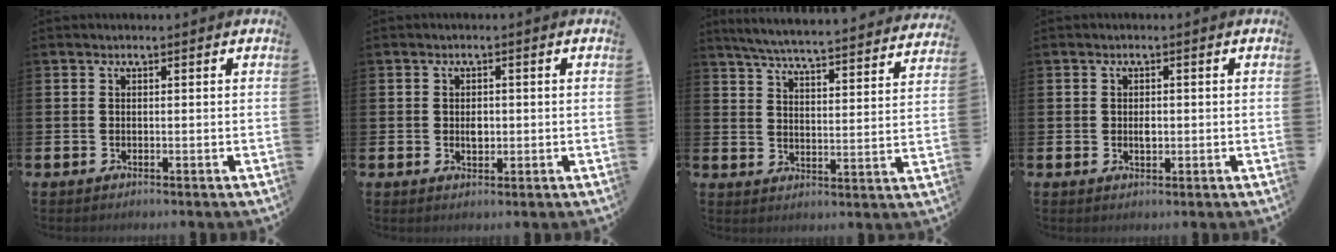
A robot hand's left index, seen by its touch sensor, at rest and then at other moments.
{"total": 1.8, "force": [0.1, 1.2, 1.3], "torque": [-0.004, -0.003, -0.005]}
{"total": 5.7, "force": [5.6, 0.0, 1.4], "torque": [-0.048, -0.048, 0.094]}
{"total": 1.5, "force": [0.1, 1.0, 1.1], "torque": [-0.008, 0.000, -0.003]}